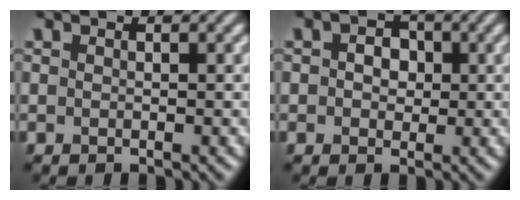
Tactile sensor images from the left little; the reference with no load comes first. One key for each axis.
{"total": 2.7, "fx": 0.4, "fy": 2.1, "fz": 1.6, "tx": -0.019, "ty": 0.008, "tz": -0.008}